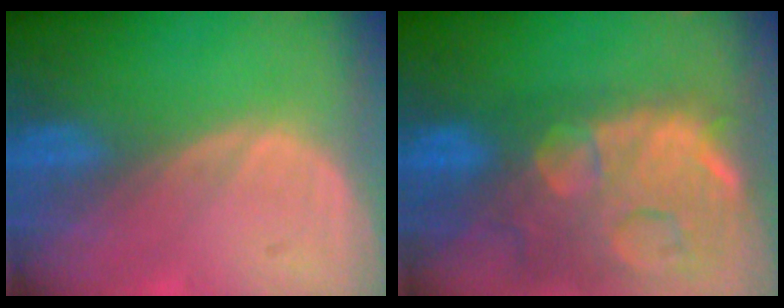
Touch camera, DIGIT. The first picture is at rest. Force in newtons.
{"total": 14.9, "press": 12.0, "slide": 8.9}